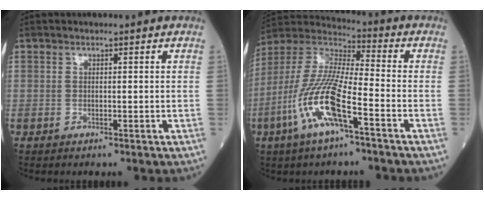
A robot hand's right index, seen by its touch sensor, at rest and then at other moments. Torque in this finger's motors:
{"motor_torque": [1.43, -0.71, 0.92, 0.21]}